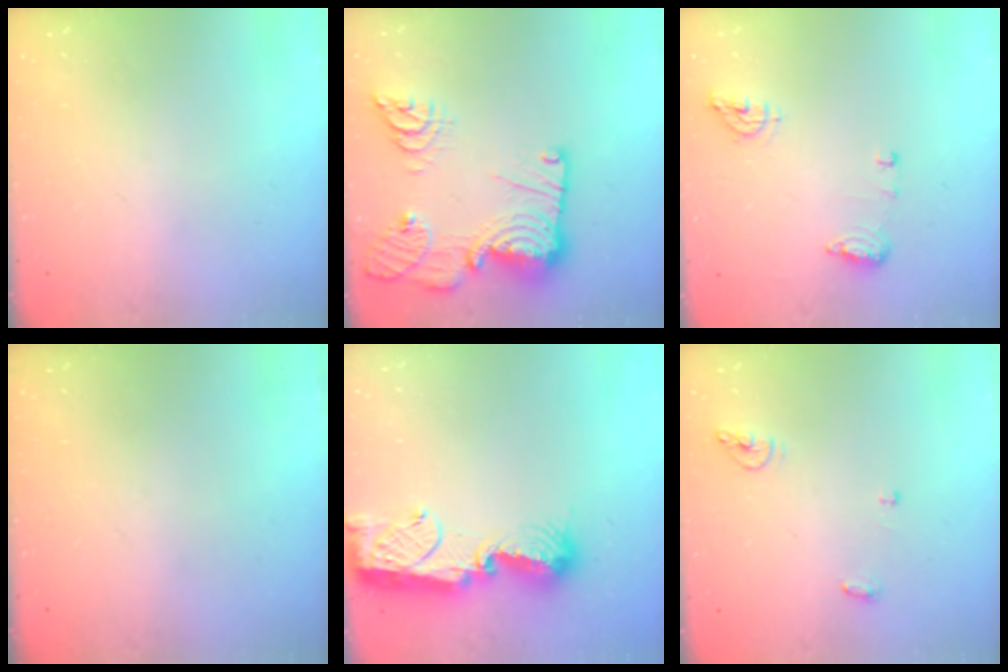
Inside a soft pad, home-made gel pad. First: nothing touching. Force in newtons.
{"total": 22.8, "press": 22.7, "slide": 2.3}
{"total": 7.9, "press": 7.8, "slide": 1.5}
{"total": 0.0}
{"total": 15.7, "press": 15.6, "slide": 1.3}
{"total": 5.6, "press": 5.6, "slide": 0.2}